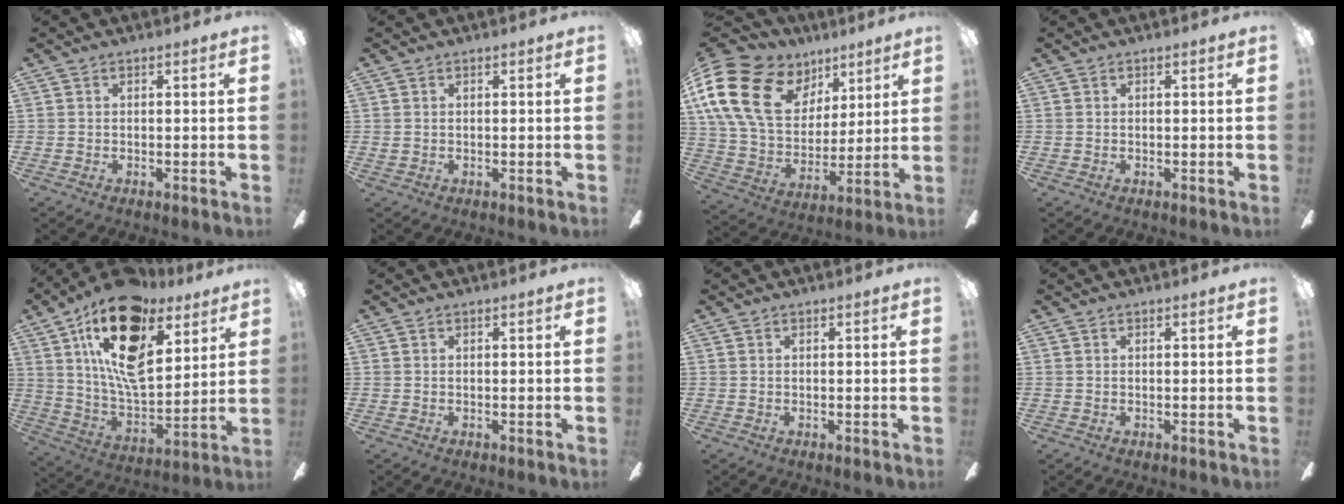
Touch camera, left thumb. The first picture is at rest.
{"total": 0.6, "force": [0.4, 0.4, 0.2], "torque": [-0.004, 0.003, 0.007]}
{"total": 23.1, "force": [10.2, 15.8, 13.4], "torque": [-0.286, -0.035, 0.186]}
{"total": 0.0}
{"total": 22.1, "force": [11.7, 11.3, 15.0], "torque": [-0.272, -0.062, 0.198]}
{"total": 0.0}
{"total": 0.0}
{"total": 0.0}